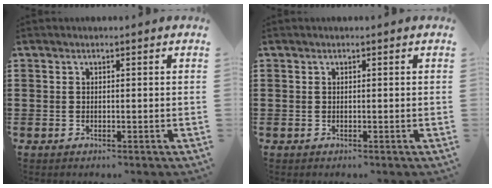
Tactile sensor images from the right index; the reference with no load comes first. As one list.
[{"total": 0.0}]